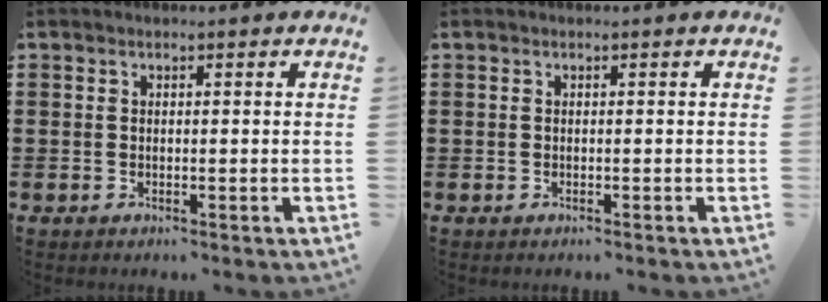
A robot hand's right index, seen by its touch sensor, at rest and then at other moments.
{"total": 0.0}